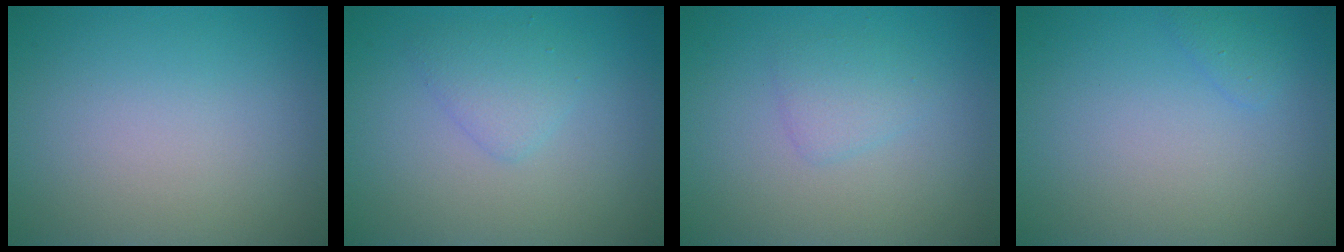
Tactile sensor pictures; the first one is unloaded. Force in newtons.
{"total": 1.8, "press": 1.8, "slide": 0.1}
{"total": 1.6, "press": 1.6, "slide": 0.0}
{"total": 0.9, "press": 0.9, "slide": 0.0}